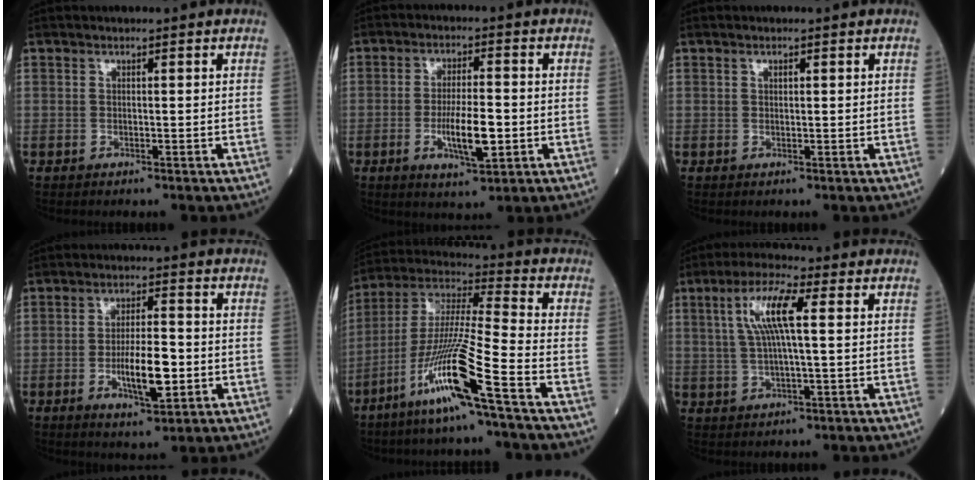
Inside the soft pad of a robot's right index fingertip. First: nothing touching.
{"total": 7.6, "force": [-1.8, 1.6, 7.2], "torque": [-0.129, -0.007, -0.028]}
{"total": 0.6, "force": [0.3, 0.3, 0.5], "torque": [-0.009, -0.001, 0.006]}
{"total": 8.0, "force": [-1.9, 2.0, 7.4], "torque": [-0.133, -0.002, -0.029]}
{"total": 15.2, "force": [-7.8, -1.0, 13.1], "torque": [-0.269, -0.024, -0.153]}
{"total": 8.1, "force": [2.0, 0.9, 7.8], "torque": [-0.156, 0.013, 0.037]}